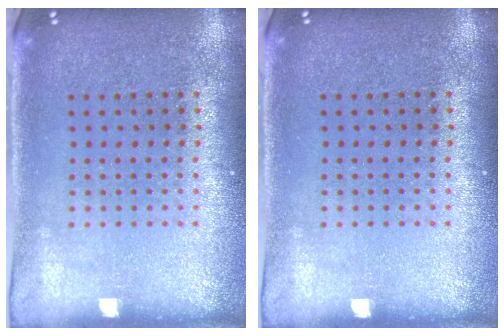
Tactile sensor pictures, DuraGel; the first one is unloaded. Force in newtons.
{"total": 0.0}